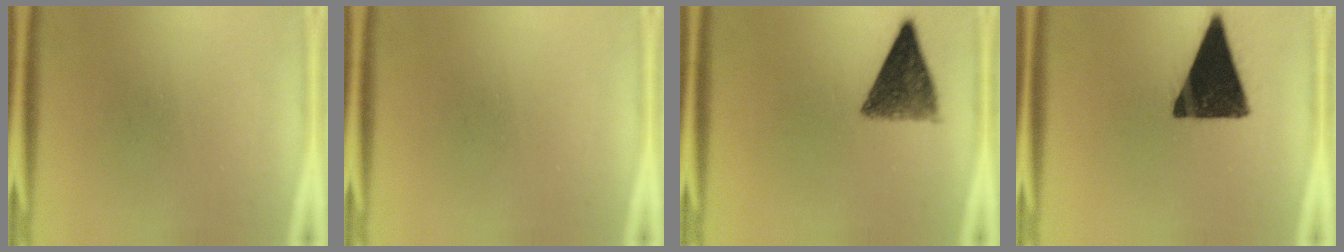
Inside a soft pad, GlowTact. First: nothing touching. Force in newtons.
{"total": 0.0}
{"total": 8.8}
{"total": 17.1}